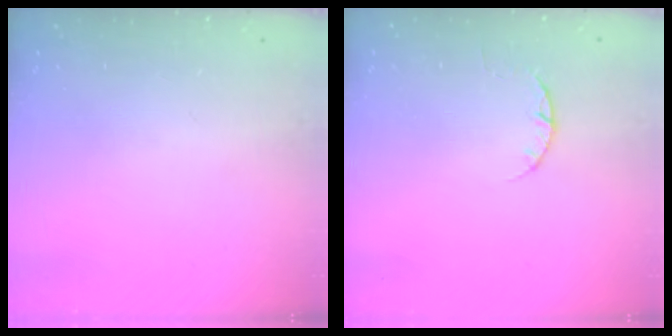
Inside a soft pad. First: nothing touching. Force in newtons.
{"total": 2.4, "press": 2.4, "slide": 0.4}